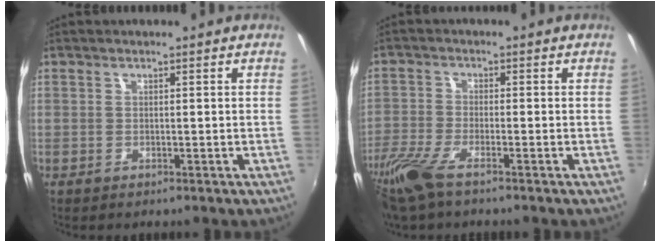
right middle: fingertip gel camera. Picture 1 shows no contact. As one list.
[{"total": 8.8, "force": [-6.3, 1.9, 5.8], "torque": [-0.146, -0.032, -0.128]}]